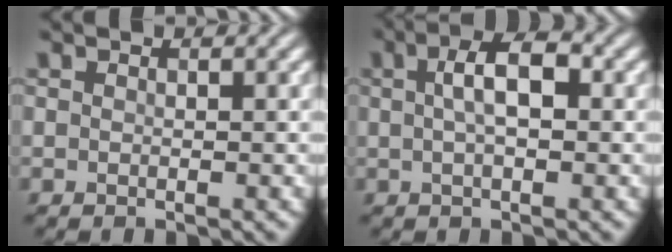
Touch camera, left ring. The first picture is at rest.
{"total": 4.2, "force": [0.8, 1.6, 3.8], "torque": [-0.069, 0.009, 0.010]}